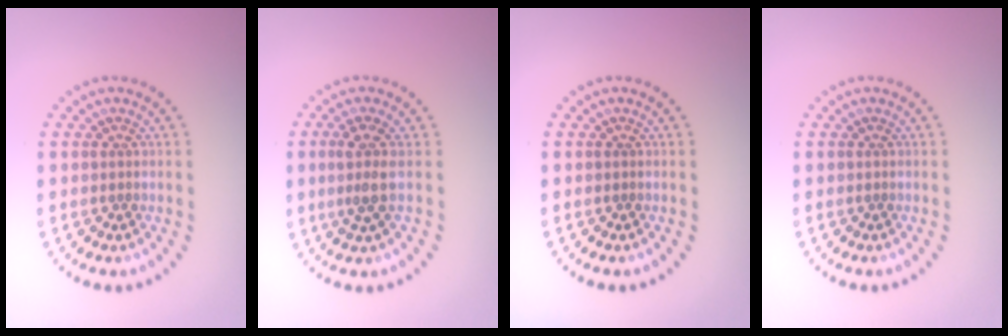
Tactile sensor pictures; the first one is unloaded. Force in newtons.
{"total": 2.4, "press": 1.9, "slide": 1.5}
{"total": 0.0}
{"total": 0.0}